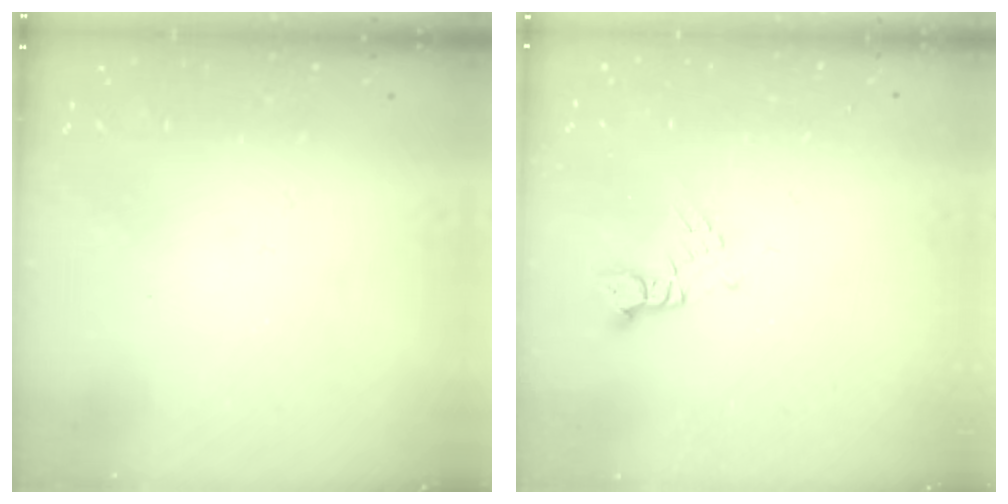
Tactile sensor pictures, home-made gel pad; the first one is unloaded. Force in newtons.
{"total": 2.8, "press": 2.8, "slide": 0.3}